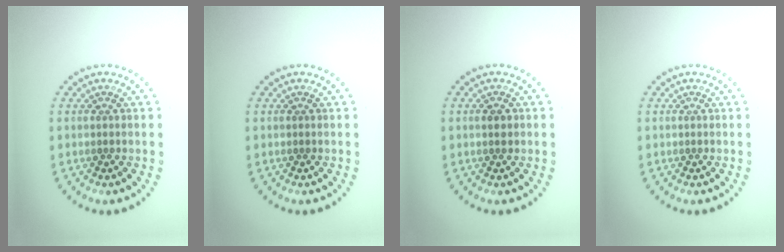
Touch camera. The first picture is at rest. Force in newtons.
{"total": 0.0}
{"total": 1.4, "press": 1.4, "slide": 0.1}
{"total": 0.0}